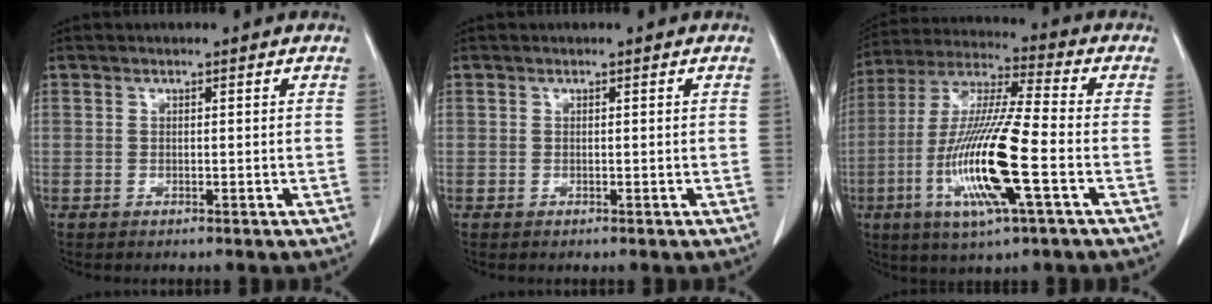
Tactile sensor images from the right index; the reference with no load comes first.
{"total": 0.0}
{"total": 17.4, "force": [-5.0, 1.3, 16.6], "torque": [-0.345, -0.017, -0.093]}